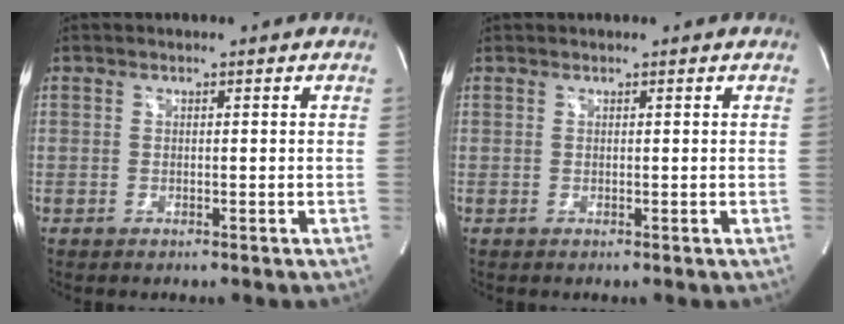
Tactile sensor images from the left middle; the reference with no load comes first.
{"total": 0.0}